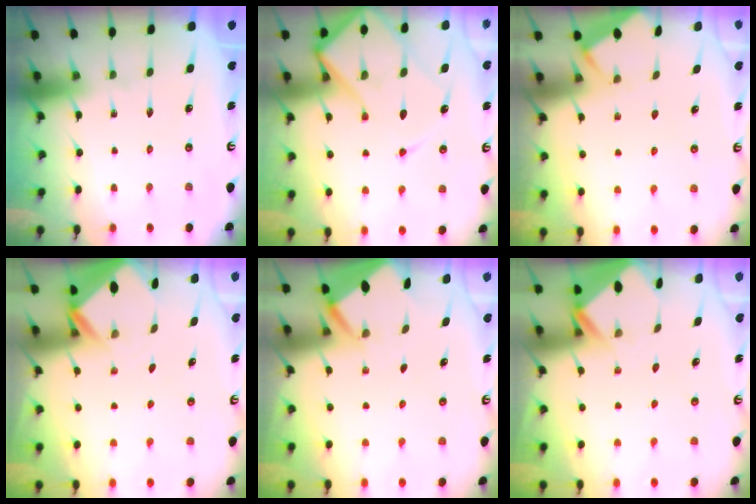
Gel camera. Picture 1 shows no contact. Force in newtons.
{"total": 15.5, "press": 15.4, "slide": 1.5}
{"total": 2.5, "press": 2.5, "slide": 0.4}
{"total": 2.7, "press": 2.7, "slide": 0.2}
{"total": 2.7, "press": 2.7, "slide": 0.3}
{"total": 3.0, "press": 3.0, "slide": 0.2}